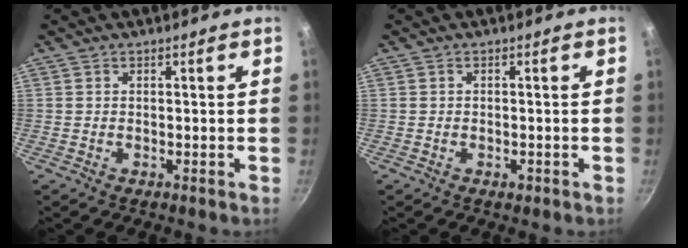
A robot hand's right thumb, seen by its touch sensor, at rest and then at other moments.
{"total": 1.2, "force": [-0.5, 0.8, 0.7], "torque": [-0.010, 0.003, -0.007]}